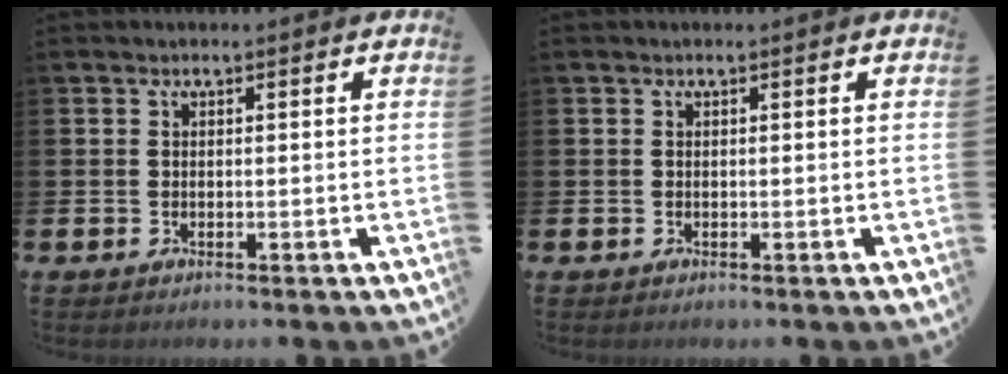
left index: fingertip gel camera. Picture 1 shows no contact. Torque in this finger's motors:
{"motor_torque": [0.72, -1.20, -0.08, -0.01]}